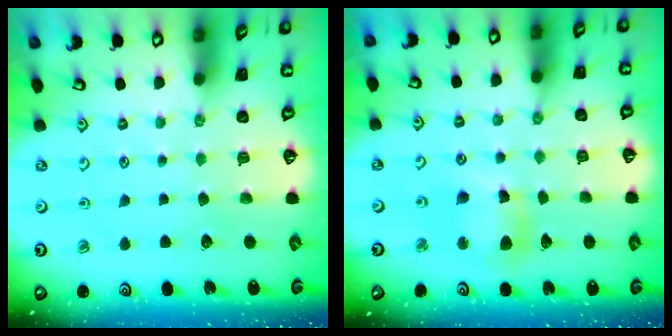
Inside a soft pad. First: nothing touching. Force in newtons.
{"total": 10.3, "press": 10.2, "slide": 1.3}